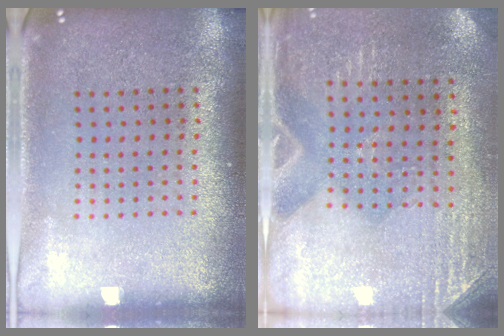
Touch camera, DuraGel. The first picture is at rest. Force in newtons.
{"total": 2.8, "press": 2.6, "slide": 1.2}